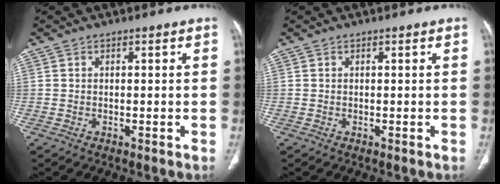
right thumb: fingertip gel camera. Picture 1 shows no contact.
{"total": 0.0}